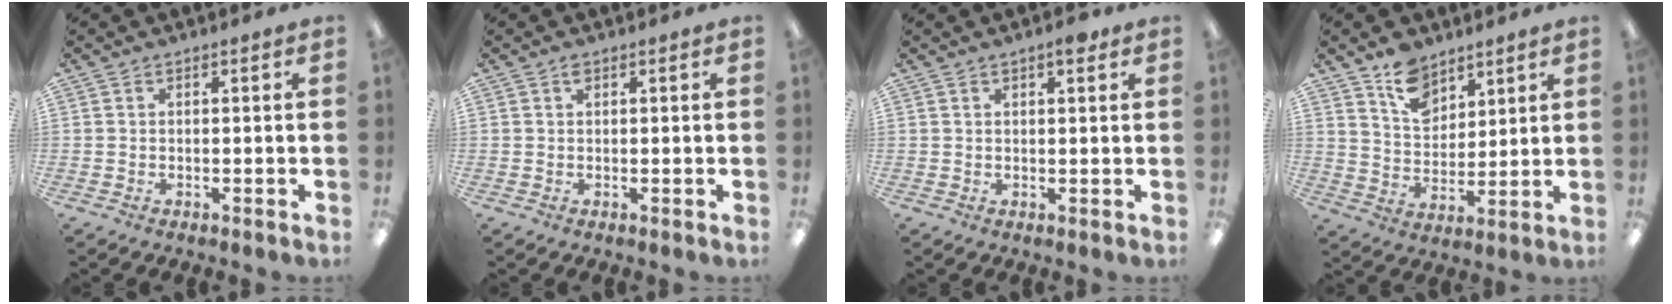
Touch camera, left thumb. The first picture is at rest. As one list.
[{"total": 1.0, "force": [0.6, 0.5, 0.6], "torque": [-0.014, 0.003, 0.010]}, {"total": 3.2, "force": [1.9, 1.2, 2.3], "torque": [-0.024, -0.005, 0.026]}, {"total": 10.2, "force": [7.4, 6.2, 3.2], "torque": [-0.051, -0.041, 0.138]}]